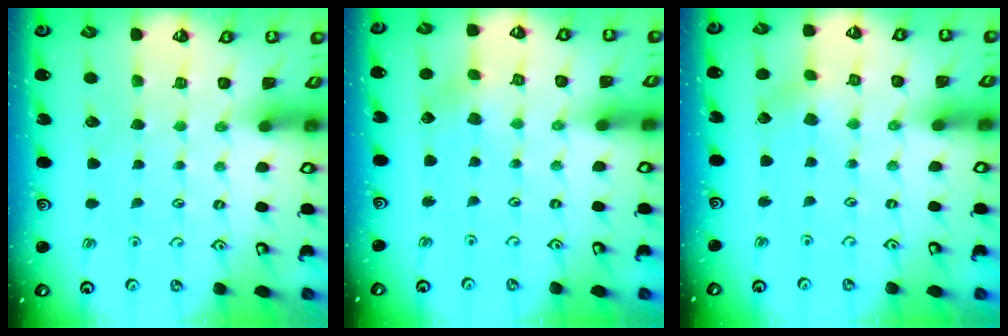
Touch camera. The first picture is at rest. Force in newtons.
{"total": 2.5, "press": 2.5, "slide": 0.5}
{"total": 2.9, "press": 2.8, "slide": 0.3}